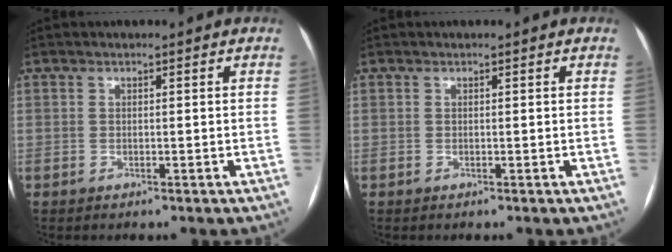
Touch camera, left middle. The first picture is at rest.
{"total": 0.0}